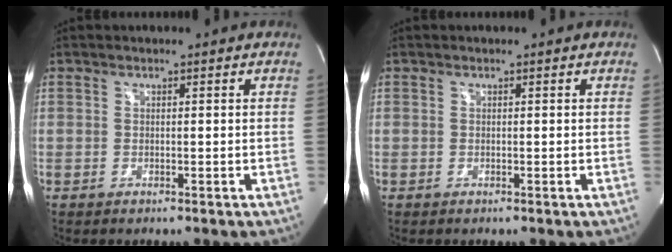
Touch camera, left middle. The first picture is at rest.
{"total": 0.0}